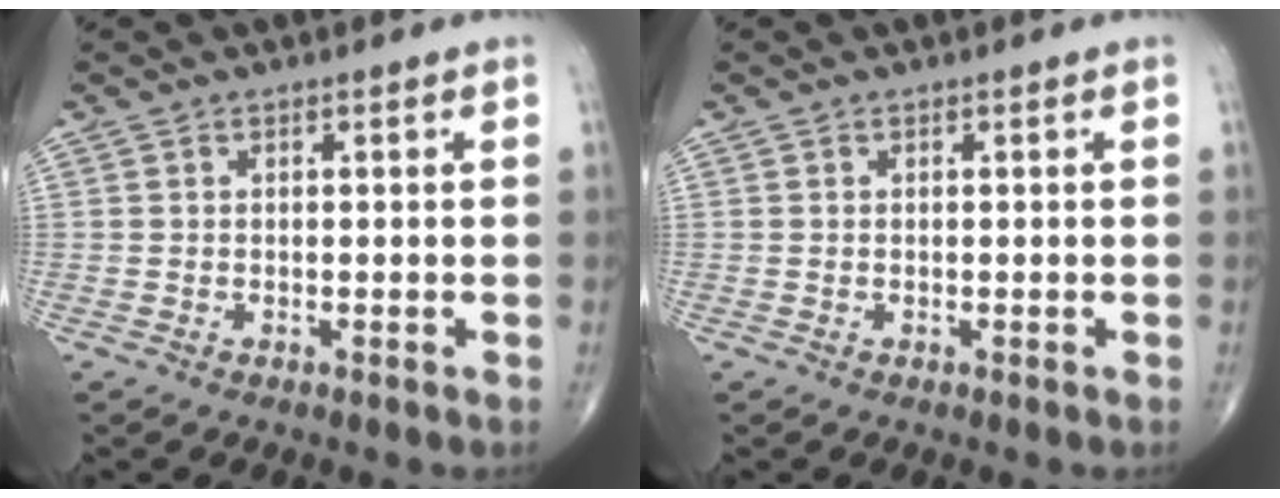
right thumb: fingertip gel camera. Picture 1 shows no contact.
{"total": 0.0}